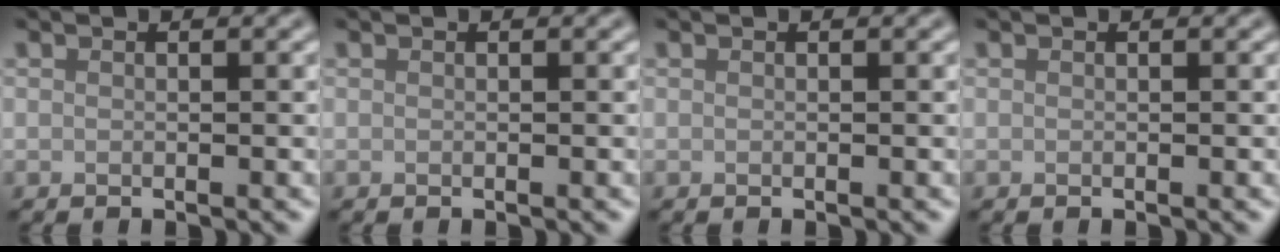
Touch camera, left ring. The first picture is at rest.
{"total": 0.0}
{"total": 0.0}
{"total": 0.0}